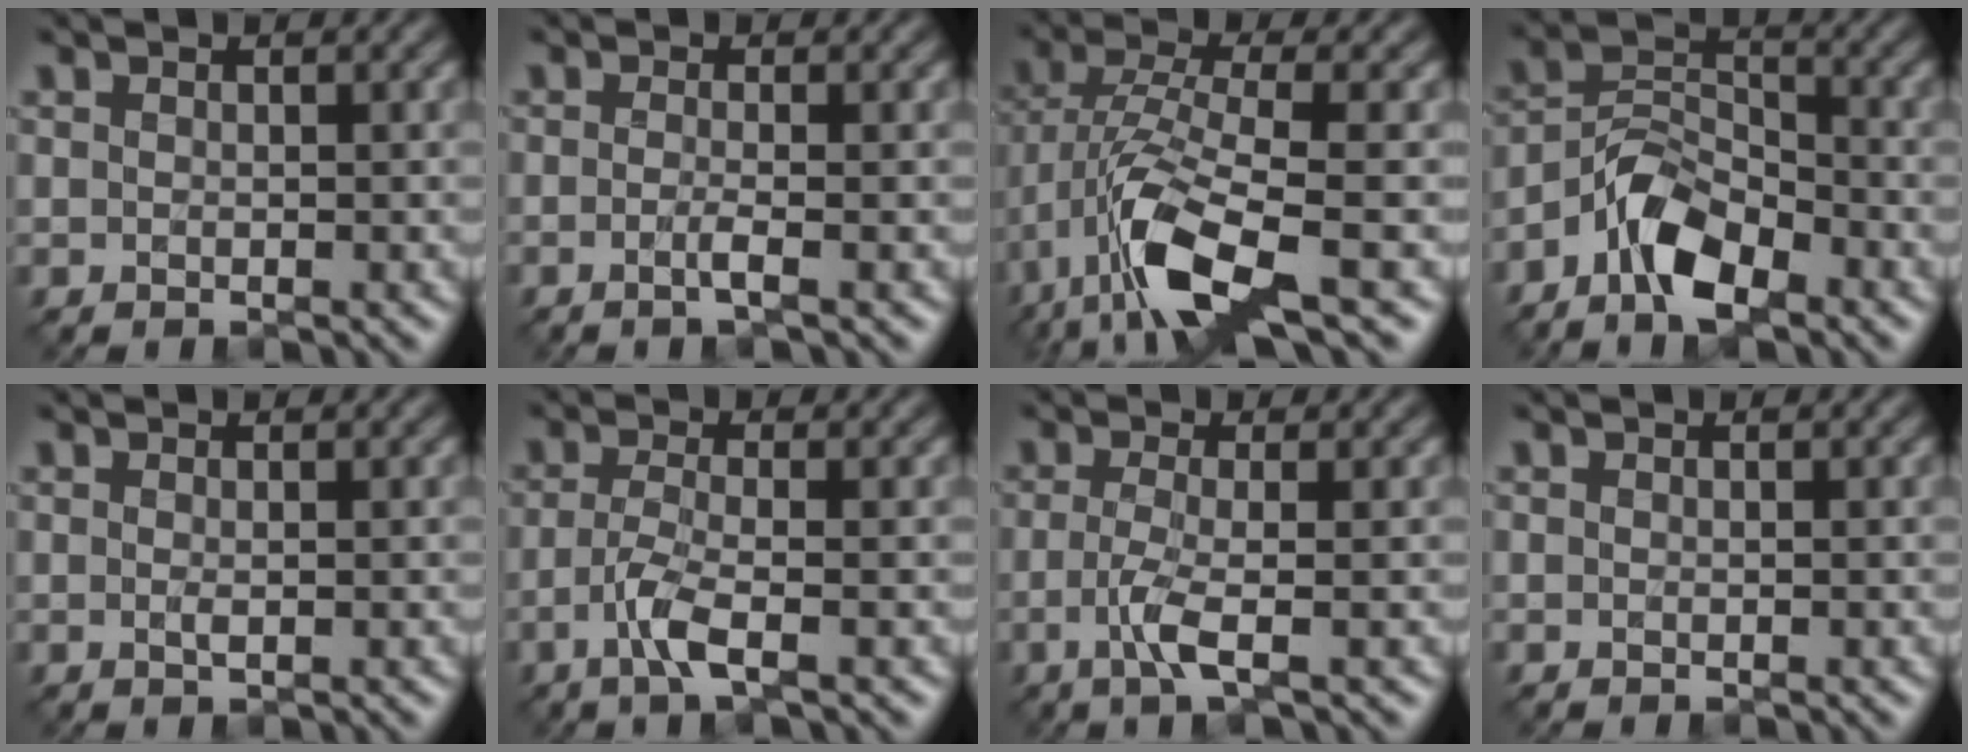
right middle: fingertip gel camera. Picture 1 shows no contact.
{"total": 1.8, "force": [-0.7, 0.4, 1.6], "torque": [-0.026, -0.007, -0.020]}
{"total": 8.7, "force": [-4.0, 2.6, 7.3], "torque": [-0.155, -0.004, -0.082]}
{"total": 6.1, "force": [-4.0, 2.7, 3.8], "torque": [-0.069, 0.003, -0.086]}
{"total": 0.6, "force": [-0.1, 0.1, 0.6], "torque": [-0.014, -0.003, -0.002]}
{"total": 3.2, "force": [-1.5, 0.6, 2.8], "torque": [-0.062, -0.004, -0.038]}
{"total": 3.1, "force": [-1.0, 0.6, 2.9], "torque": [-0.063, -0.010, -0.025]}
{"total": 0.0}